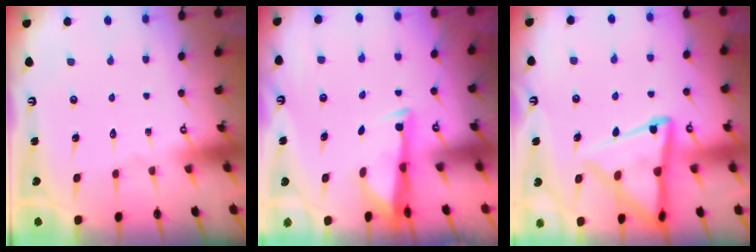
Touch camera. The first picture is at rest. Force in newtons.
{"total": 3.2, "press": 3.1, "slide": 0.9}
{"total": 14.6, "press": 14.5, "slide": 1.6}